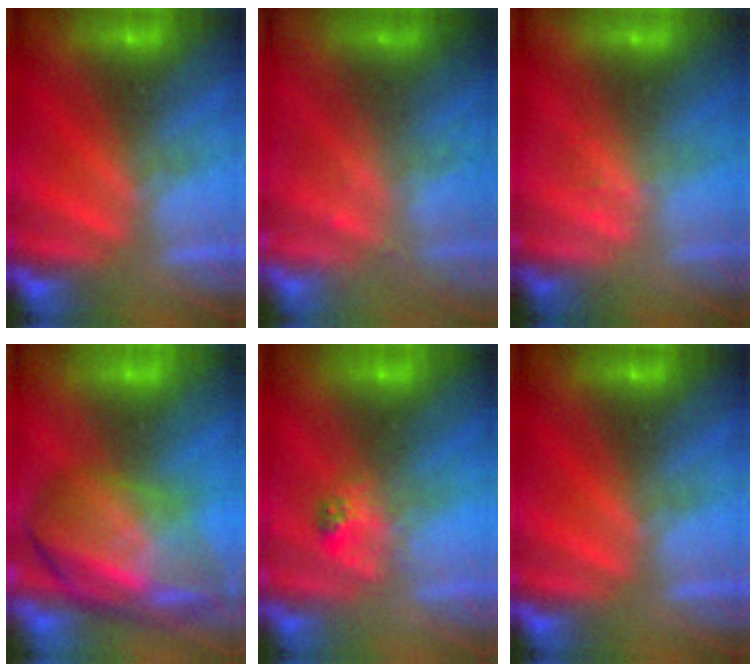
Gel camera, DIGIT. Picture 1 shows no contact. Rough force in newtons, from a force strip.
{"total": 2.3}
{"total": 1.1}
{"total": 8.4}
{"total": 2.3}
{"total": 0.0}